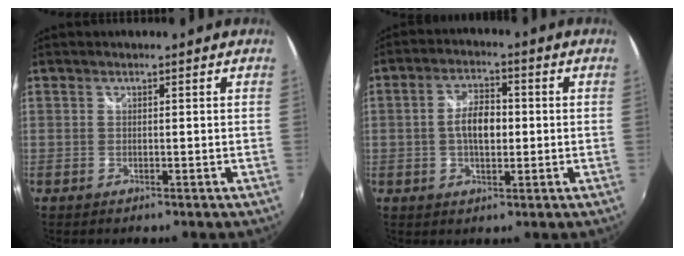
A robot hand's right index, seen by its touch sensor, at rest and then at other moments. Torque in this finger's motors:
{"motor_torque": [0.88, 0.28, 0.48, 0.13]}